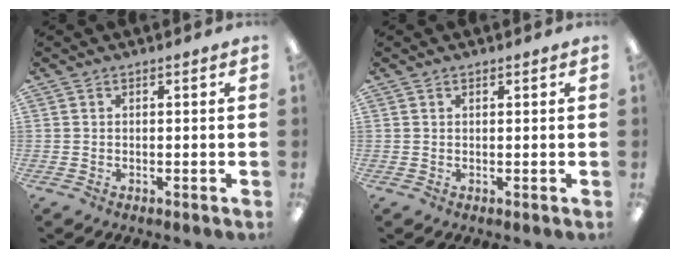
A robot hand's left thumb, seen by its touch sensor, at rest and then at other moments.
{"total": 0.8, "force": [0.6, 0.3, 0.4], "torque": [-0.010, 0.002, 0.010]}